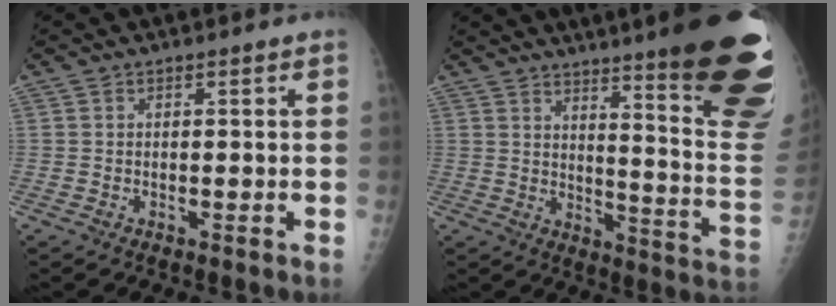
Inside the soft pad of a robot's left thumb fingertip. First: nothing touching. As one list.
[{"total": 26.1, "force": [17.3, 3.1, 19.3], "torque": [-0.190, -0.112, 0.224]}]